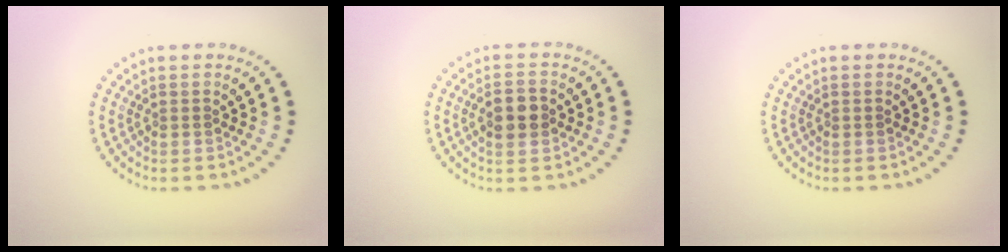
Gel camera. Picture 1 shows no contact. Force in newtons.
{"total": 2.9, "press": 2.9, "slide": 0.1}
{"total": 0.0}